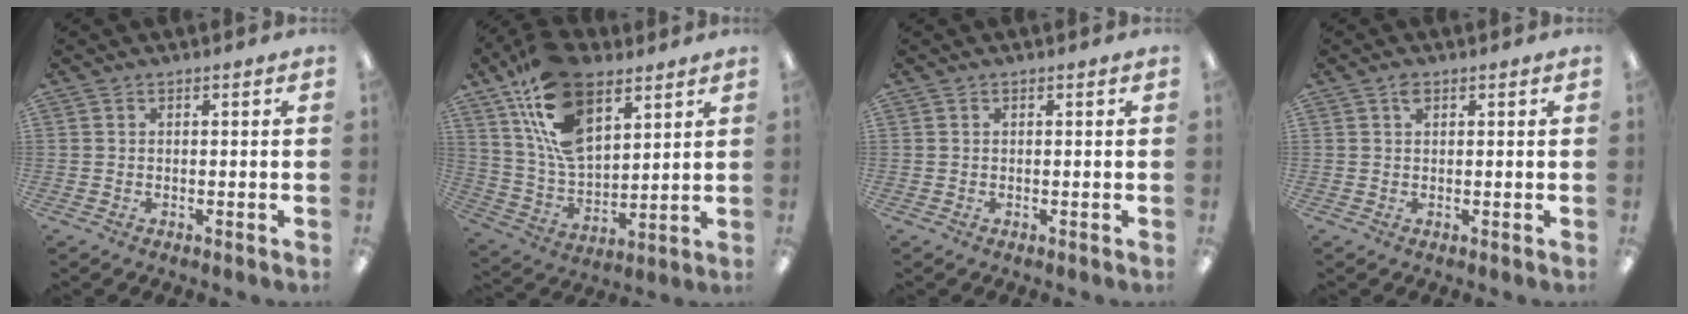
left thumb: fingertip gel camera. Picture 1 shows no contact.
{"total": 19.7, "force": [10.3, 11.0, 12.7], "torque": [-0.263, -0.043, 0.184]}
{"total": 0.0}
{"total": 1.5, "force": [0.9, 0.8, 1.0], "torque": [-0.015, -0.001, 0.014]}